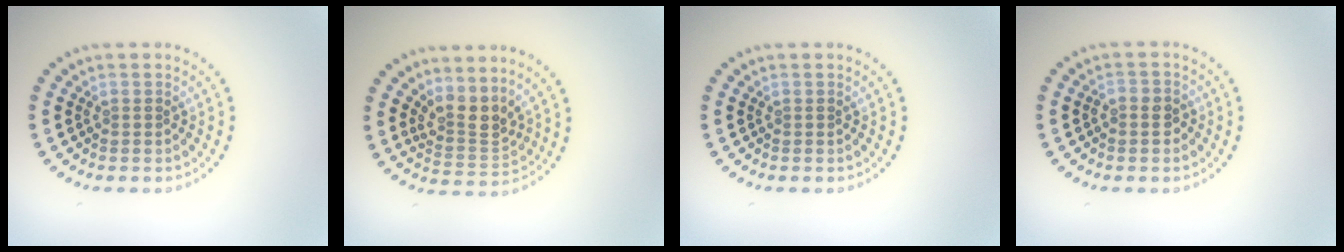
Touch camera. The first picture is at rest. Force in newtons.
{"total": 2.9, "press": 2.2, "slide": 1.9}
{"total": 0.0}
{"total": 1.3, "press": 1.3, "slide": 0.4}